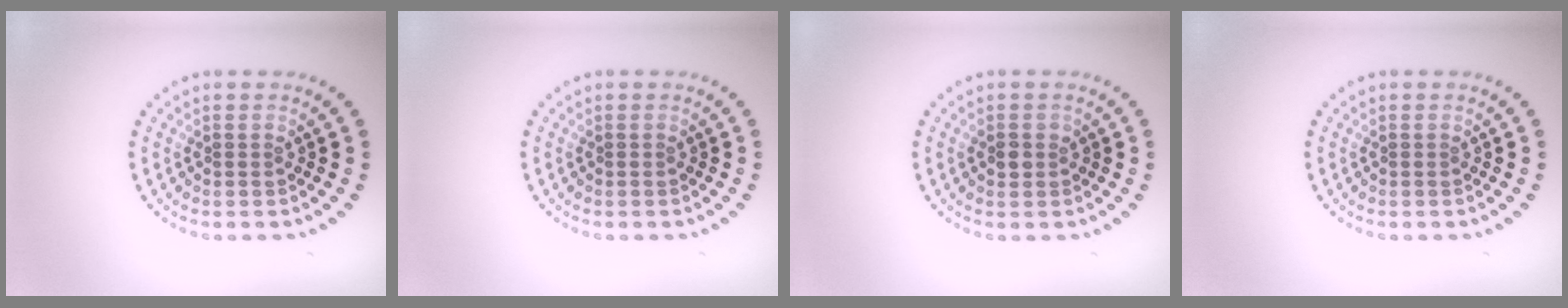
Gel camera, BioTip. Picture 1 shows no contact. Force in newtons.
{"total": 0.0}
{"total": 1.1, "press": 1.0, "slide": 0.3}
{"total": 0.0}